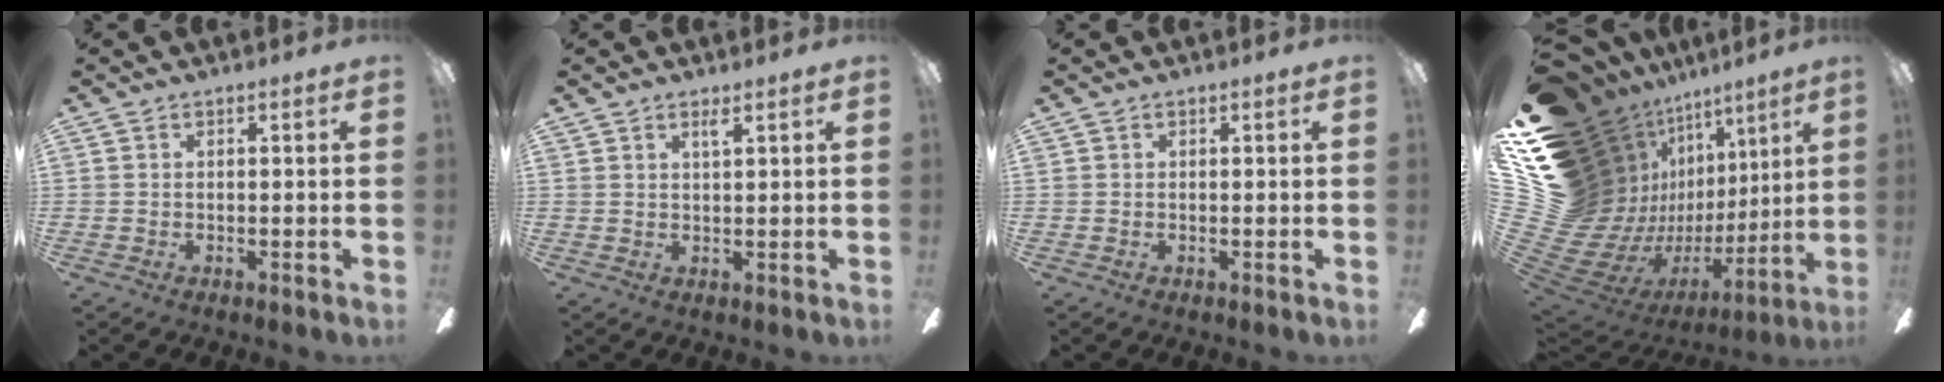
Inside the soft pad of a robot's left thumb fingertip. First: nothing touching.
{"total": 1.8, "force": [1.6, 0.0, 0.8], "torque": [-0.012, -0.006, 0.027]}
{"total": 0.0}
{"total": 21.7, "force": [5.7, 16.7, 12.7], "torque": [-0.219, -0.120, 0.195]}